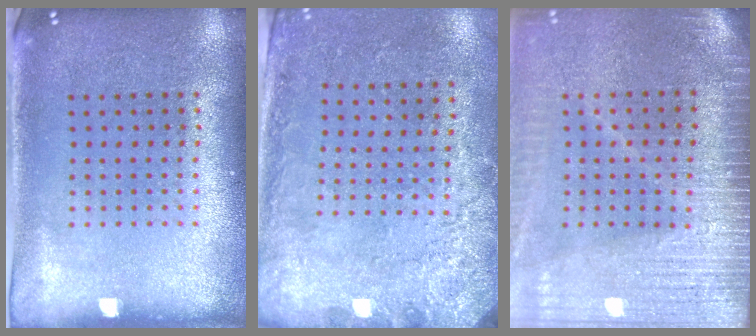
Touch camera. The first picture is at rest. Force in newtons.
{"total": 2.7, "press": 2.0, "slide": 1.8}
{"total": 3.7, "press": 3.1, "slide": 1.9}